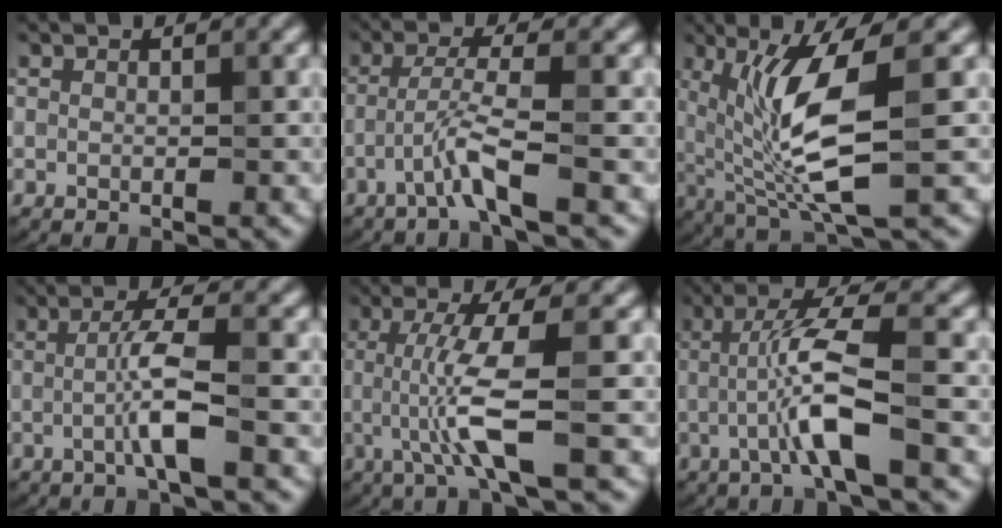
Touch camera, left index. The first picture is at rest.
{"total": 3.3, "force": [-1.7, -0.2, 2.8], "torque": [-0.059, 0.009, -0.043]}
{"total": 8.2, "force": [0.9, 2.0, 7.9], "torque": [-0.153, -0.013, 0.024]}
{"total": 3.6, "force": [-0.8, 0.2, 3.5], "torque": [-0.068, 0.005, -0.021]}
{"total": 5.2, "force": [-0.5, 0.7, 5.1], "torque": [-0.109, -0.002, -0.009]}
{"total": 5.3, "force": [-1.1, 0.4, 5.1], "torque": [-0.102, 0.012, -0.026]}